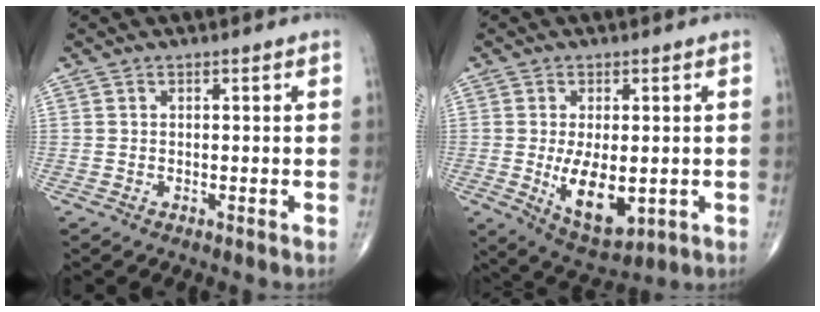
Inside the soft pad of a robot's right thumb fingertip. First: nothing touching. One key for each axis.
{"total": 10.0, "fx": -1.4, "fy": 4.9, "fz": 8.6, "tx": -0.131, "ty": -0.020, "tz": -0.006}